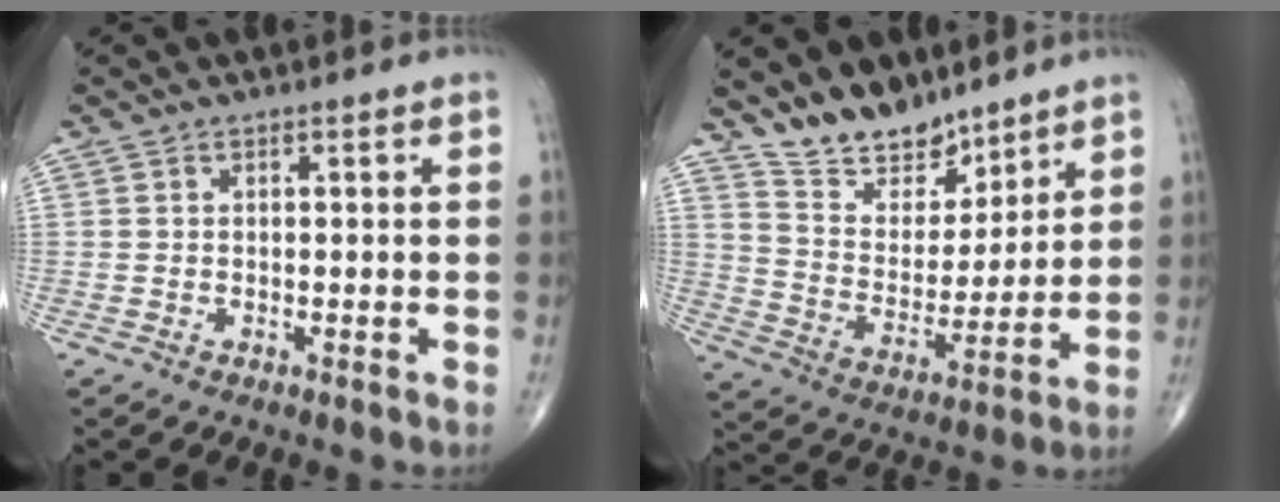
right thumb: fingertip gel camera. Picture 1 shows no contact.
{"total": 12.2, "force": [10.1, 5.8, 3.9], "torque": [-0.031, -0.078, 0.191]}